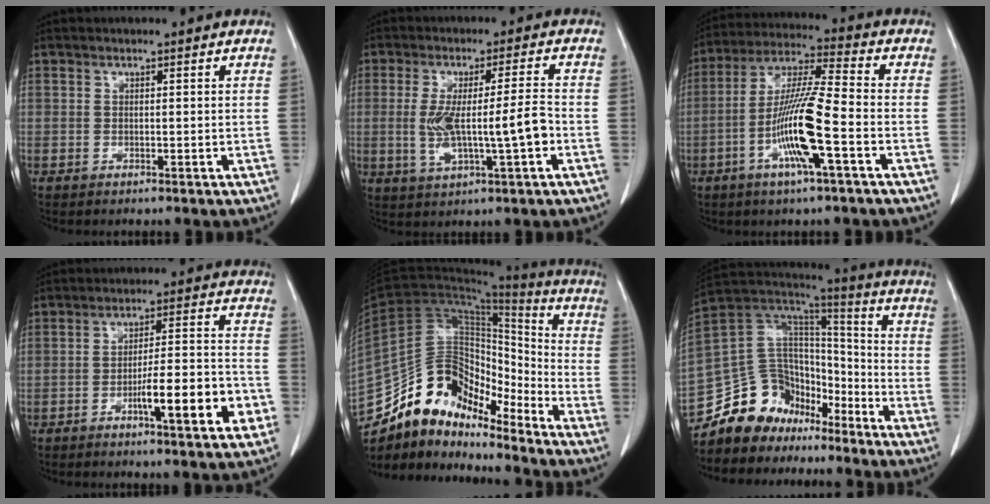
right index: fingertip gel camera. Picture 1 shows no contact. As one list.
[{"total": 9.2, "force": [-1.5, 0.6, 9.1], "torque": [-0.172, 0.005, -0.021]}, {"total": 12.8, "force": [-4.2, 0.4, 12.1], "torque": [-0.240, -0.001, -0.084]}, {"total": 11.6, "force": [-4.7, 1.4, 10.5], "torque": [-0.158, 0.009, -0.069]}, {"total": 15.9, "force": [-13.3, 6.4, 5.8], "torque": [-0.091, 0.074, -0.240]}, {"total": 15.0, "force": [-11.9, 8.5, 3.1], "torque": [-0.053, 0.089, -0.213]}]